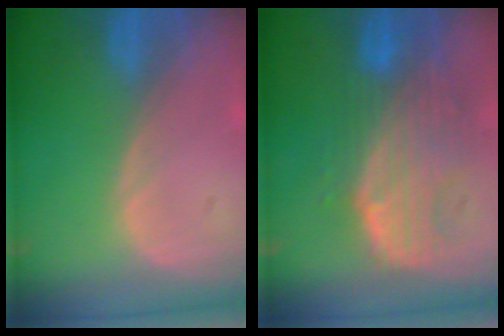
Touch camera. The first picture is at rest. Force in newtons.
{"total": 9.9, "press": 8.7, "slide": 4.8}